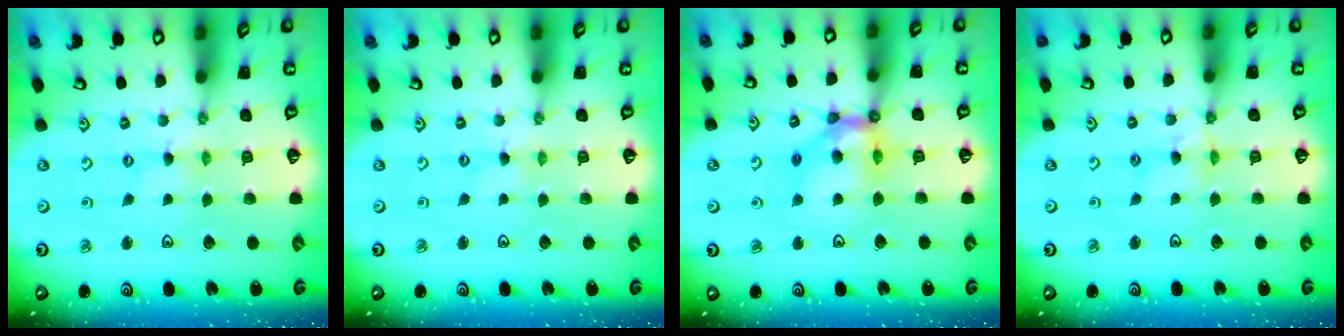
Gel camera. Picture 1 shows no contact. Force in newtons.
{"total": 0.0}
{"total": 11.8, "press": 11.7, "slide": 1.2}
{"total": 3.5, "press": 3.5, "slide": 0.4}